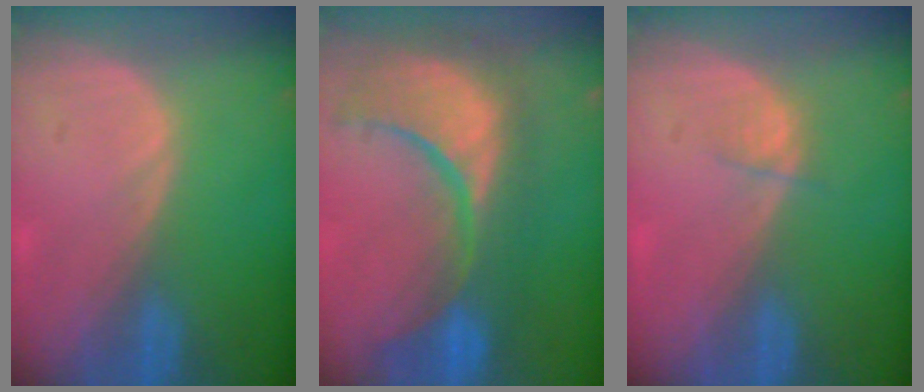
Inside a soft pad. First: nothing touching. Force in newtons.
{"total": 13.5, "press": 11.8, "slide": 6.6}
{"total": 1.4, "press": 1.3, "slide": 0.6}